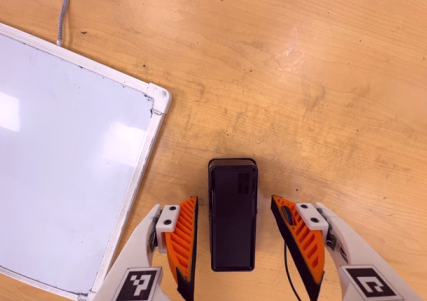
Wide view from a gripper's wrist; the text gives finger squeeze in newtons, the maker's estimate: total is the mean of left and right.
{"total": 0.0}